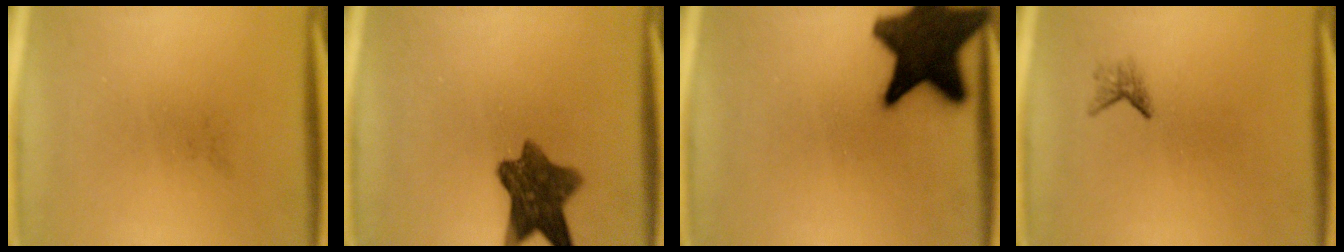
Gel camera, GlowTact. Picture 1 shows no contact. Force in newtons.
{"total": 9.1}
{"total": 18.0}
{"total": 1.2}